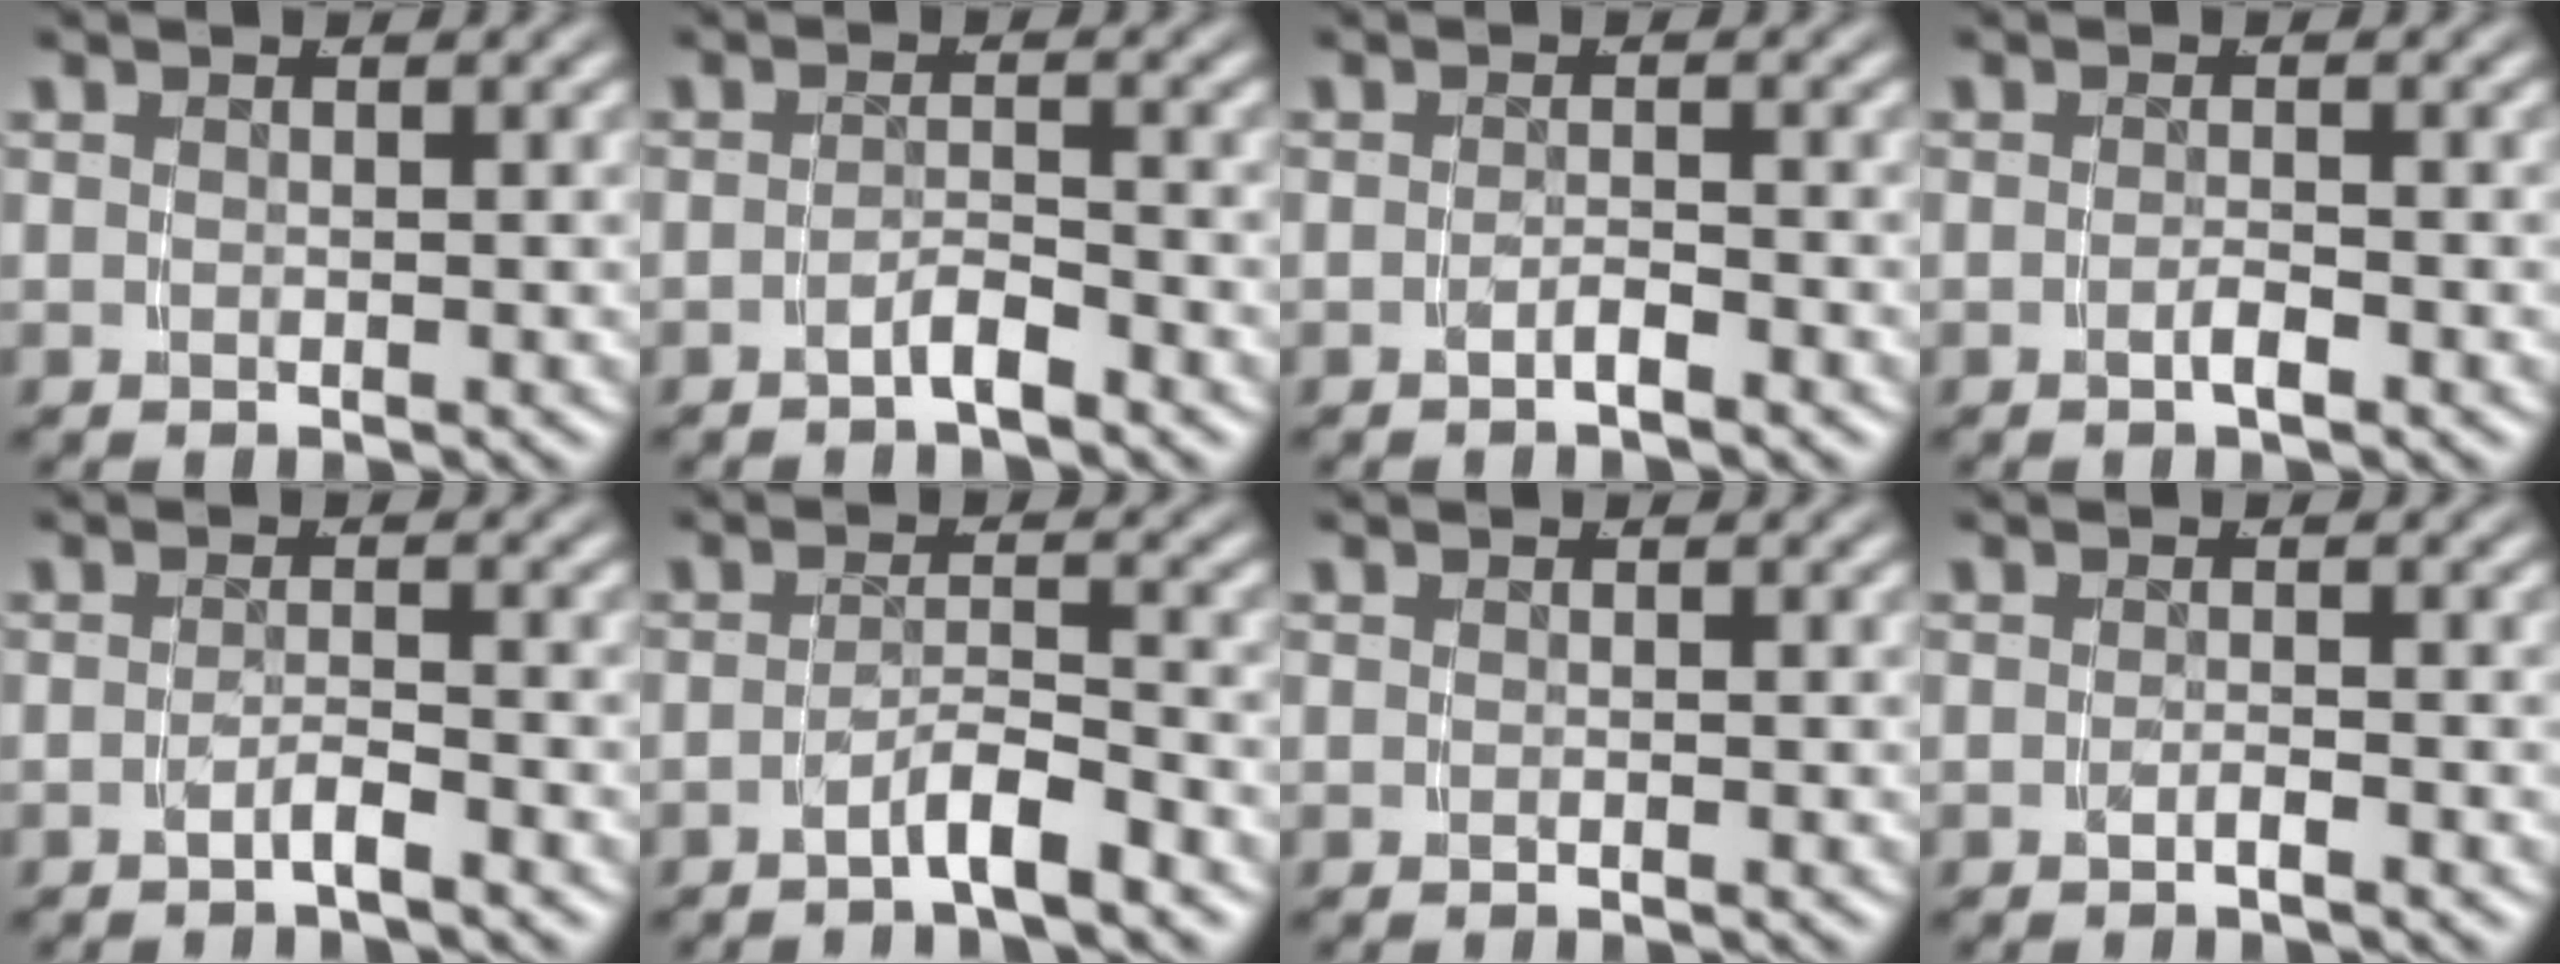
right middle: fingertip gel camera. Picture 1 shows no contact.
{"total": 2.0, "force": [-1.8, -0.3, 0.7], "torque": [-0.007, -0.001, -0.034]}
{"total": 1.4, "force": [-1.2, -0.6, 0.5], "torque": [-0.004, 0.001, -0.023]}
{"total": 1.3, "force": [-1.0, -0.3, 0.8], "torque": [-0.012, 0.000, -0.019]}
{"total": 1.8, "force": [-1.5, -0.7, 0.7], "torque": [-0.010, -0.001, -0.028]}
{"total": 2.9, "force": [-2.4, -0.3, 1.5], "torque": [-0.019, 0.000, -0.043]}
{"total": 0.0}
{"total": 1.2, "force": [-0.9, -0.8, 0.3], "torque": [-0.004, 0.001, -0.015]}